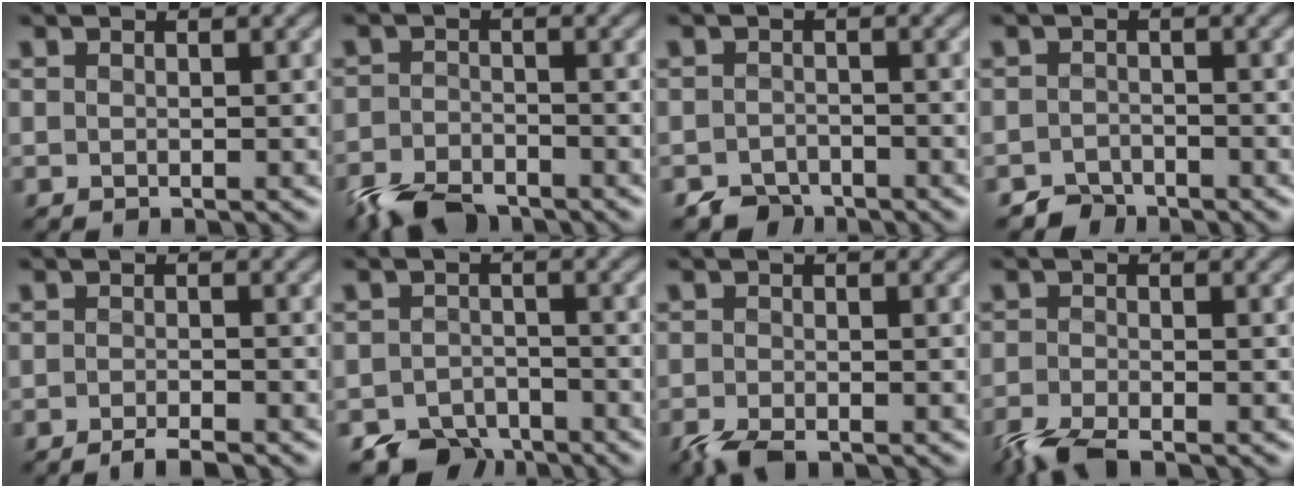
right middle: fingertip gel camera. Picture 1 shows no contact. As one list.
[{"total": 5.6, "force": [-4.6, 2.1, 2.4], "torque": [-0.051, -0.009, -0.096]}, {"total": 2.3, "force": [-2.0, 1.1, 0.2], "torque": [0.003, 0.003, -0.043]}, {"total": 1.8, "force": [-1.7, 0.6, -0.1], "torque": [0.008, 0.007, -0.035]}, {"total": 2.0, "force": [-1.6, 0.1, 1.1], "torque": [-0.021, 0.000, -0.030]}, {"total": 4.0, "force": [-3.3, 2.2, 0.8], "torque": [-0.007, -0.001, -0.063]}, {"total": 3.0, "force": [-2.2, 1.0, 1.7], "torque": [-0.041, -0.006, -0.048]}, {"total": 4.0, "force": [-3.1, 1.1, 2.3], "torque": [-0.057, -0.008, -0.071]}]